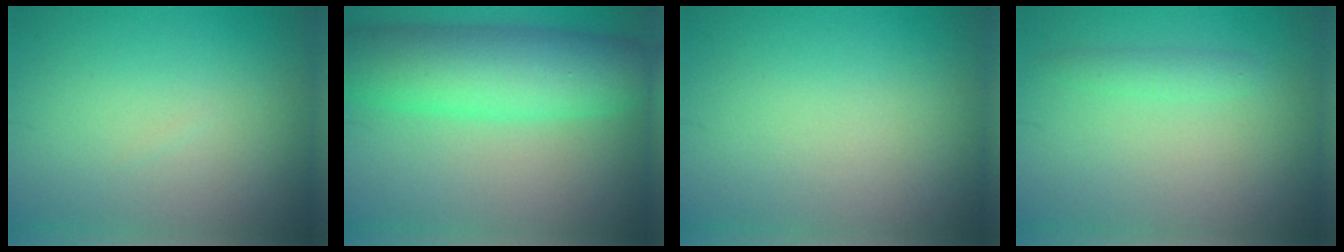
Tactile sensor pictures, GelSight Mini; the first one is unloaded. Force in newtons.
{"total": 8.8, "press": 8.8, "slide": 0.2}
{"total": 0.0}
{"total": 1.3, "press": 1.3, "slide": 0.0}